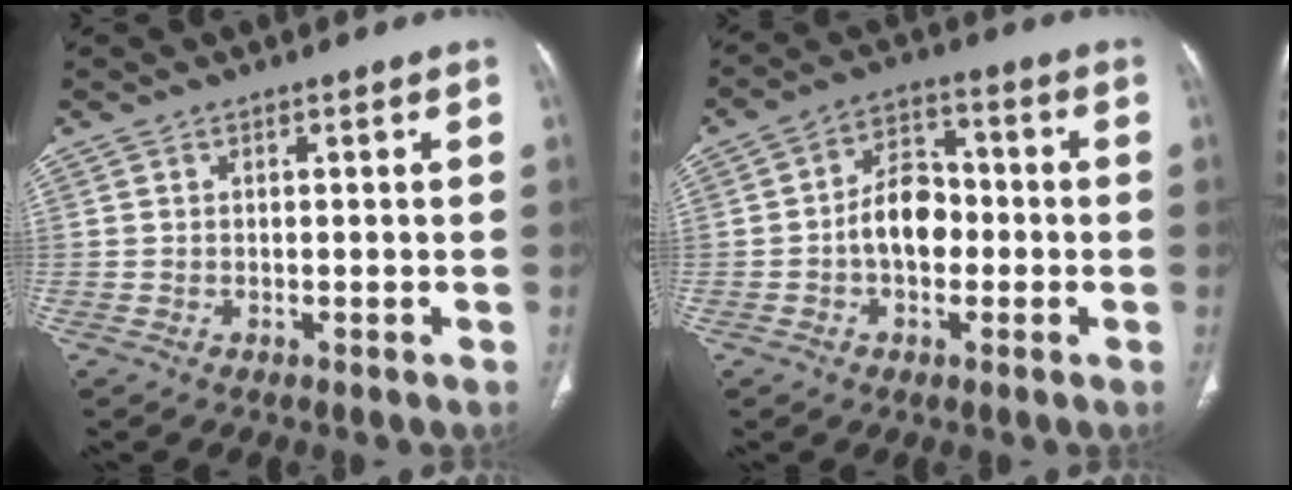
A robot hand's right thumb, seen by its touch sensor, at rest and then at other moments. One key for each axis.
{"total": 8.8, "fx": -1.3, "fy": 6.1, "fz": 6.3, "tx": -0.079, "ty": 0.028, "tz": -0.032}